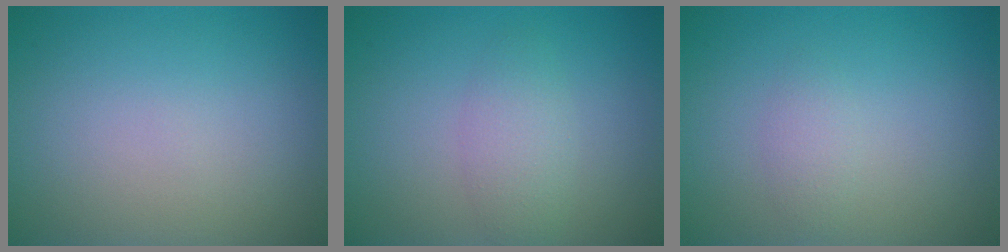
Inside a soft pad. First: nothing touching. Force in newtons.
{"total": 2.3, "press": 2.3, "slide": 0.1}
{"total": 1.2, "press": 1.2, "slide": 0.1}